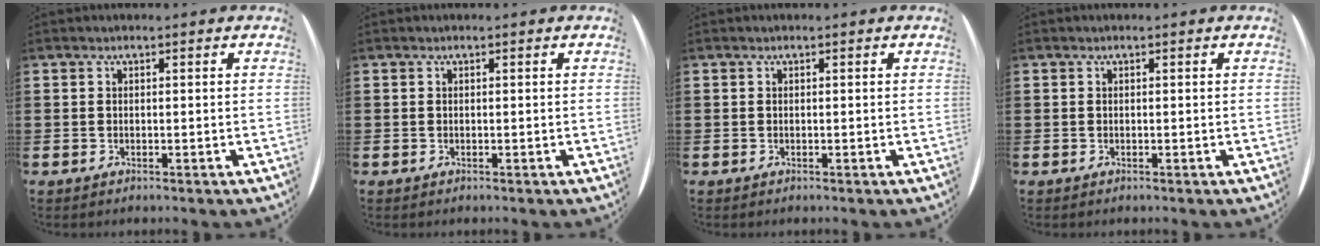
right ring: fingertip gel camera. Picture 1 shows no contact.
{"total": 0.0}
{"total": 0.0}
{"total": 0.0}